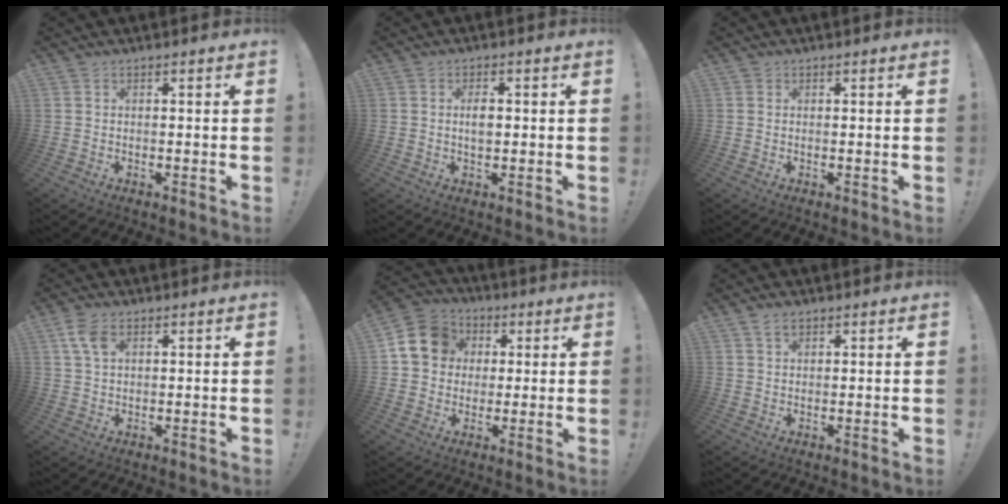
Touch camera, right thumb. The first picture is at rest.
{"total": 3.3, "force": [0.2, 1.9, 2.7], "torque": [-0.047, 0.000, -0.003]}
{"total": 0.5, "force": [0.3, 0.4, -0.1], "torque": [0.006, -0.001, 0.004]}
{"total": 5.6, "force": [2.2, 3.1, 4.1], "torque": [-0.075, 0.002, 0.044]}
{"total": 13.2, "force": [2.7, 11.5, 5.9], "torque": [-0.081, 0.006, 0.057]}
{"total": 2.3, "force": [1.5, 1.2, 1.2], "torque": [-0.017, -0.005, 0.027]}